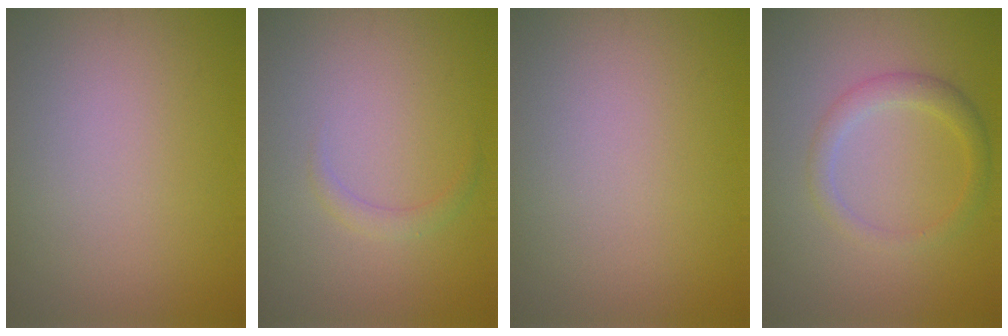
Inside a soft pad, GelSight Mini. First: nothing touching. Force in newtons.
{"total": 1.1, "press": 1.1, "slide": 0.0}
{"total": 0.0}
{"total": 2.3, "press": 2.3, "slide": 0.0}